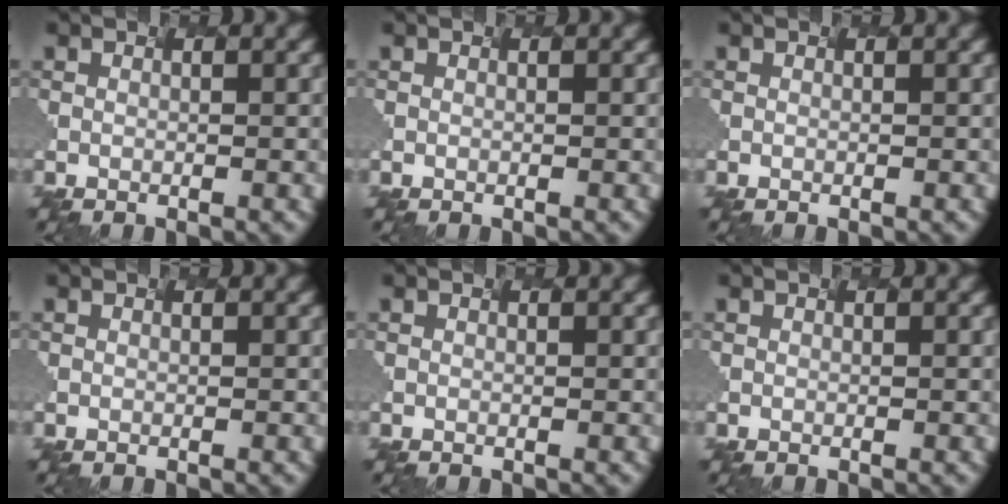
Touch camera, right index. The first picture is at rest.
{"total": 0.0}
{"total": 0.0}
{"total": 0.0}
{"total": 0.0}
{"total": 0.0}